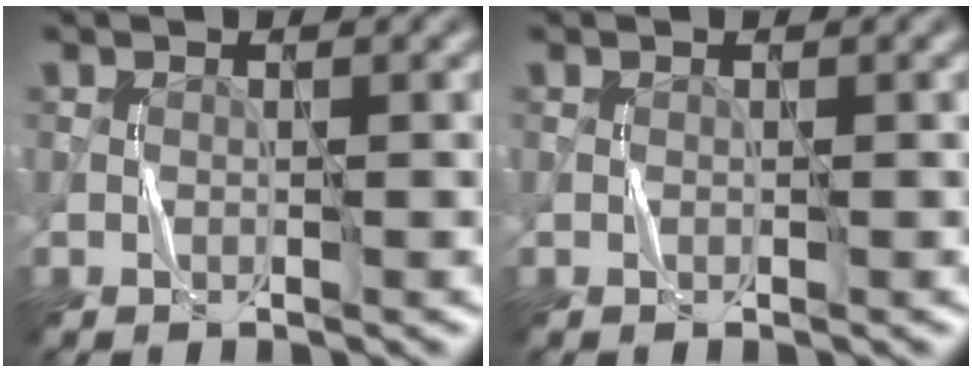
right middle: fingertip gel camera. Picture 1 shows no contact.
{"total": 0.0}